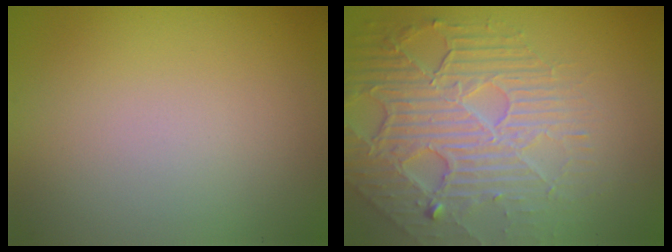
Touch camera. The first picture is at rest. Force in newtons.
{"total": 7.1, "press": 5.1, "slide": 4.9}